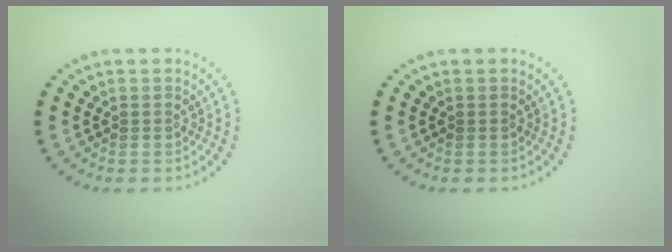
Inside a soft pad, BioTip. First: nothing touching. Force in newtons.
{"total": 0.0}